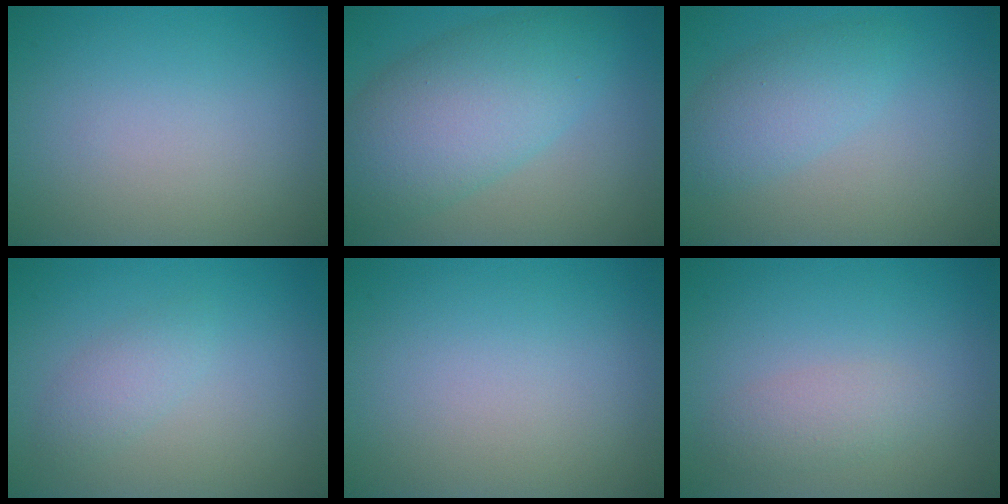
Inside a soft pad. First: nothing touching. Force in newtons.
{"total": 8.1, "press": 8.1, "slide": 0.3}
{"total": 3.4, "press": 3.4, "slide": 0.0}
{"total": 1.8, "press": 1.8, "slide": 0.1}
{"total": 0.0}
{"total": 2.0, "press": 2.0, "slide": 0.0}